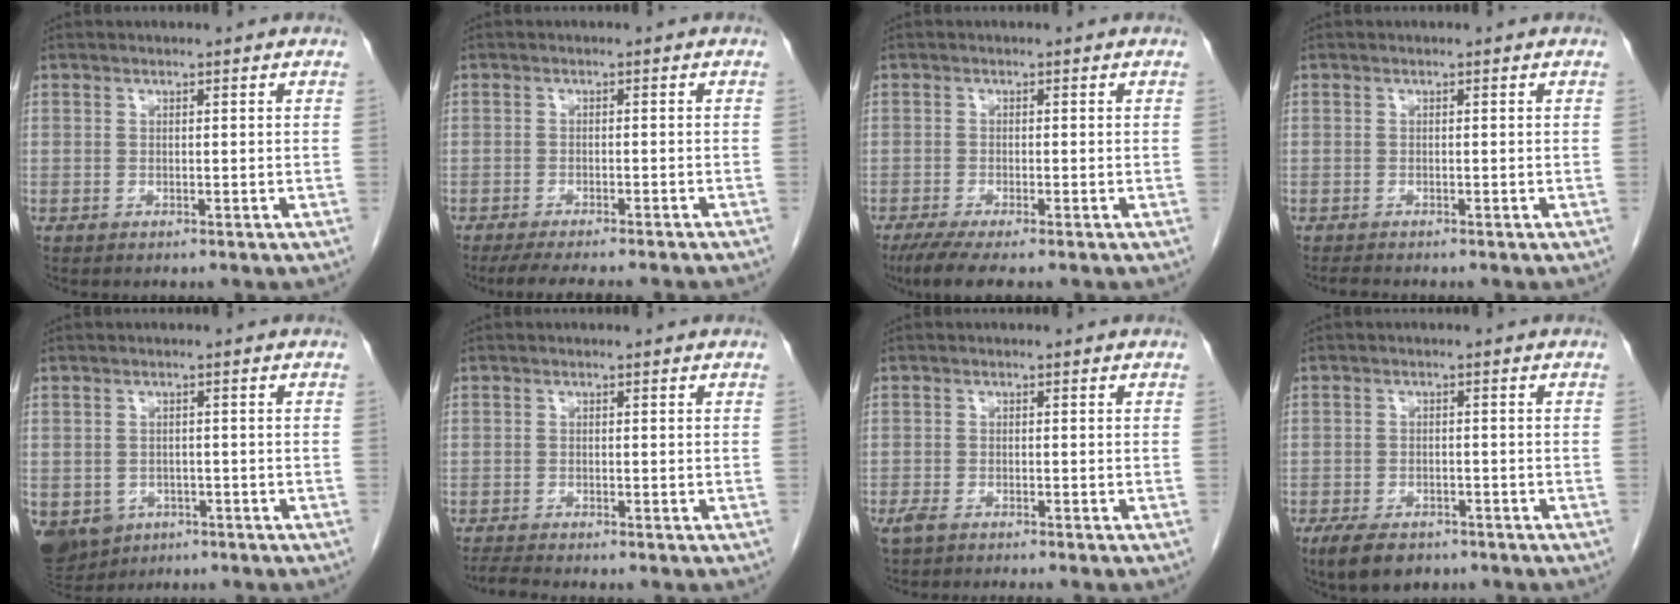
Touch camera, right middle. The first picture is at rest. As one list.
[{"total": 11.3, "force": [-9.8, 1.1, 5.4], "torque": [-0.064, -0.013, -0.128]}, {"total": 5.0, "force": [-3.8, 0.3, 3.3], "torque": [-0.056, -0.013, -0.063]}, {"total": 1.3, "force": [-1.2, 0.1, 0.5], "torque": [-0.015, -0.005, -0.021]}, {"total": 11.1, "force": [-5.2, 8.9, 4.1], "torque": [-0.118, -0.006, -0.066]}, {"total": 2.1, "force": [-1.9, -0.5, 0.6], "torque": [-0.018, -0.011, -0.038]}, {"total": 4.1, "force": [-3.4, 0.6, 2.3], "torque": [-0.036, -0.009, -0.053]}, {"total": 6.5, "force": [-4.7, 3.1, 3.3], "torque": [-0.058, -0.005, -0.071]}]